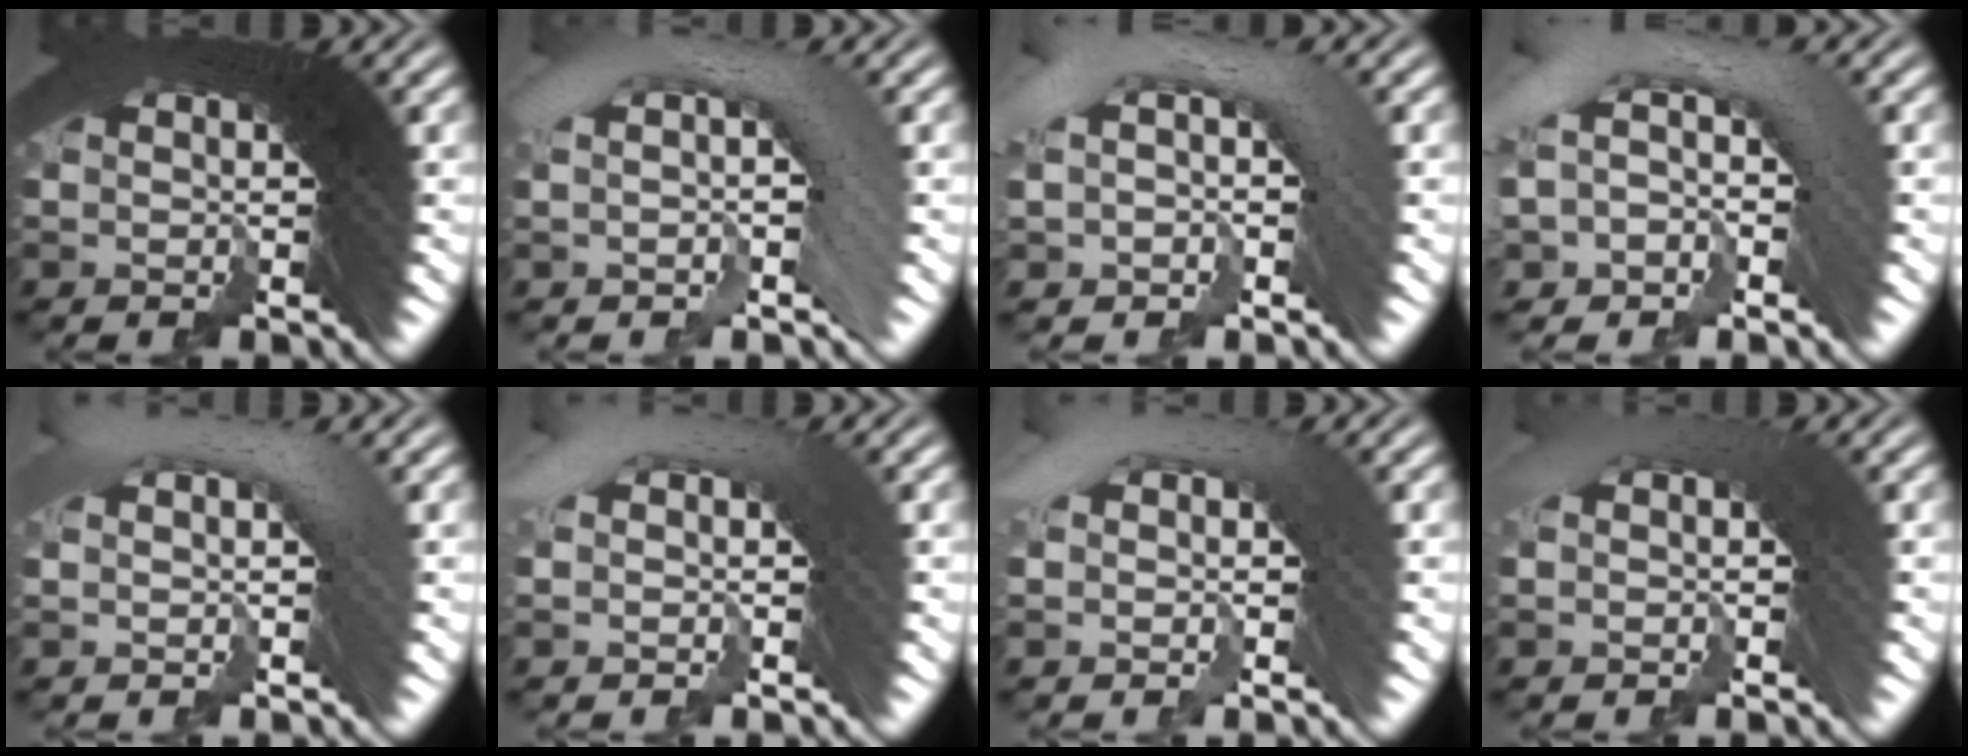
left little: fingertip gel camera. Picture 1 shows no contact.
{"total": 3.5, "force": [0.6, 1.0, 3.3], "torque": [-0.038, 0.033, 0.001]}
{"total": 3.5, "force": [0.4, 1.8, 2.9], "torque": [-0.050, 0.030, -0.005]}
{"total": 4.4, "force": [0.0, 2.8, 3.4], "torque": [-0.064, 0.025, -0.015]}
{"total": 2.4, "force": [1.4, 0.3, 2.0], "torque": [-0.026, 0.027, 0.020]}
{"total": 1.7, "force": [0.5, 0.4, 1.6], "torque": [-0.020, 0.036, 0.000]}
{"total": 2.0, "force": [0.6, 0.7, 1.8], "torque": [-0.024, 0.036, 0.002]}
{"total": 1.0, "force": [0.3, -0.1, 1.0], "torque": [-0.001, 0.029, 0.002]}